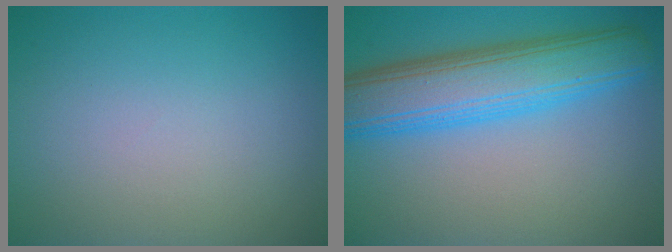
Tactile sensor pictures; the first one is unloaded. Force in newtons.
{"total": 8.4, "press": 8.4, "slide": 0.2}